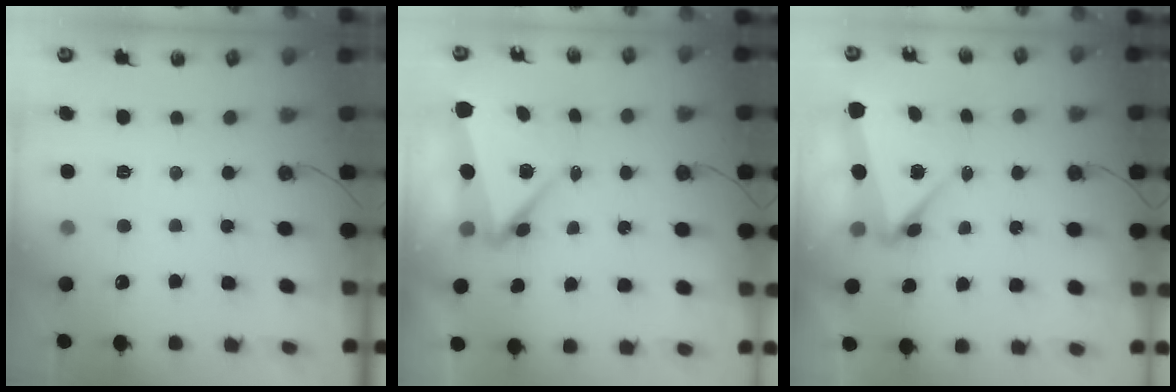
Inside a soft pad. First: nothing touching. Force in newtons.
{"total": 6.0, "press": 5.7, "slide": 1.8}
{"total": 6.5, "press": 5.0, "slide": 4.2}